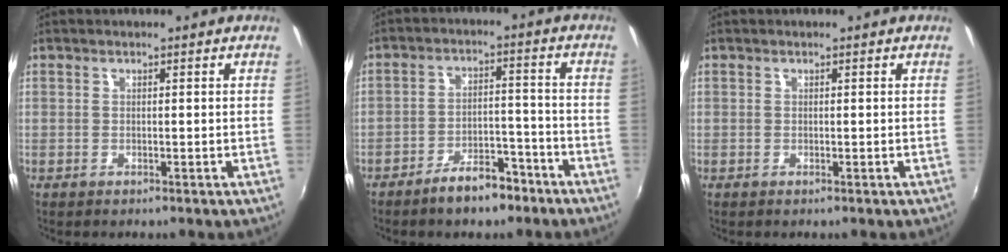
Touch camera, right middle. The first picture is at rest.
{"total": 8.0, "force": [-6.1, 3.1, 4.1], "torque": [-0.078, 0.019, -0.085]}
{"total": 0.0}